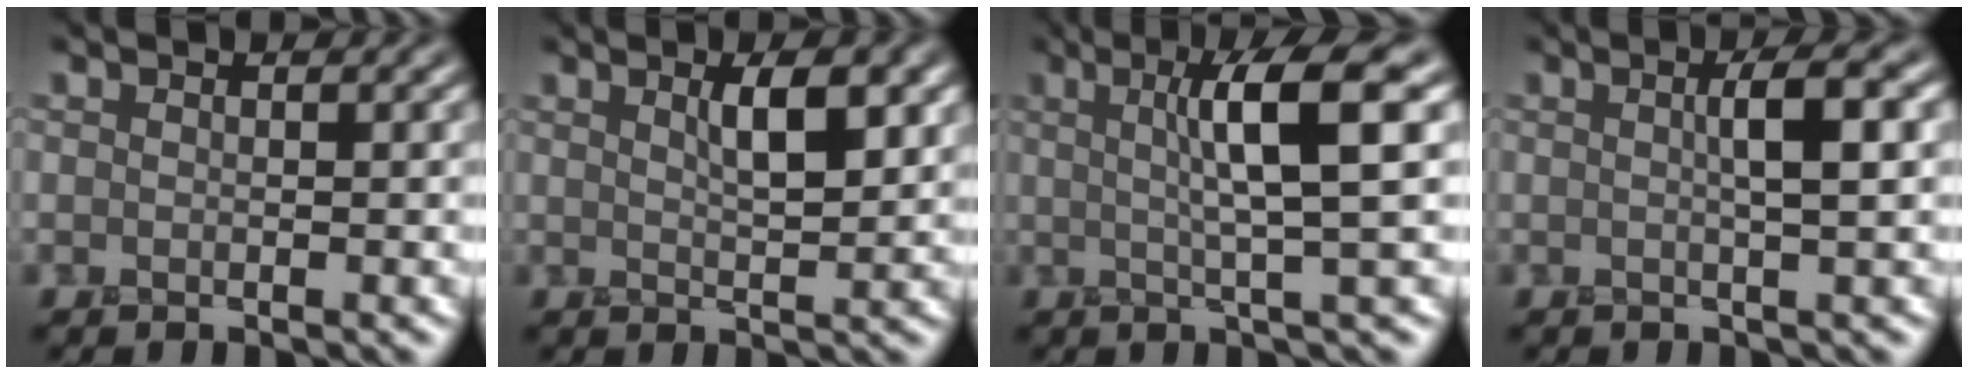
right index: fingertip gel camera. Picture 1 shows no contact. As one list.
[{"total": 3.2, "force": [1.5, 0.8, 2.7], "torque": [-0.033, 0.008, 0.022]}, {"total": 6.2, "force": [1.6, 0.8, 6.0], "torque": [-0.088, 0.014, 0.024]}, {"total": 3.1, "force": [0.5, 0.5, 3.0], "torque": [-0.041, 0.011, 0.002]}]